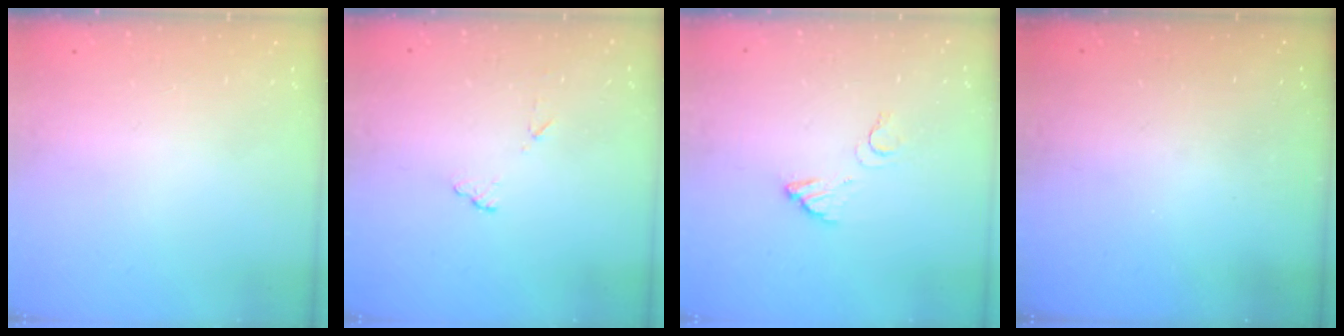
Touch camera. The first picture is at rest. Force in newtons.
{"total": 6.4, "press": 6.4, "slide": 0.5}
{"total": 3.7, "press": 3.7, "slide": 0.2}
{"total": 3.2, "press": 3.2, "slide": 0.1}